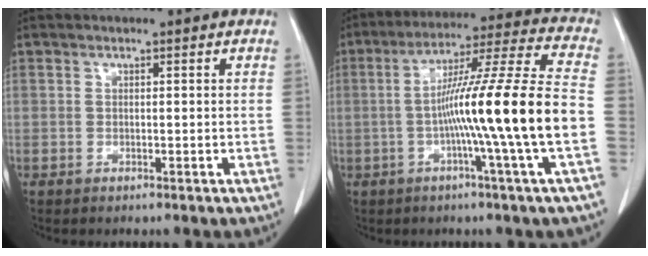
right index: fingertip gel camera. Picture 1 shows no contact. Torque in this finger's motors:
{"motor_torque": [2.14, 0.00, 1.06, 0.21]}